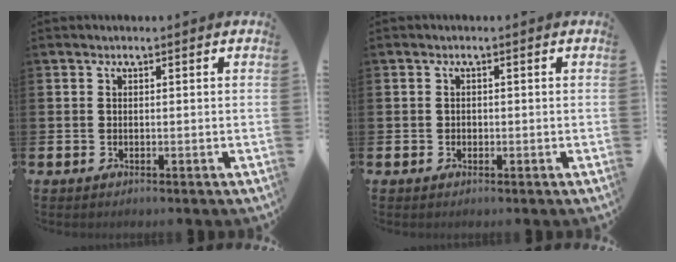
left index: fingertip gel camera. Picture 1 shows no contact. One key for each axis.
{"total": 0.6, "fx": -0.1, "fy": 0.6, "fz": 0.1, "tx": 0.001, "ty": 0.004, "tz": -0.004}